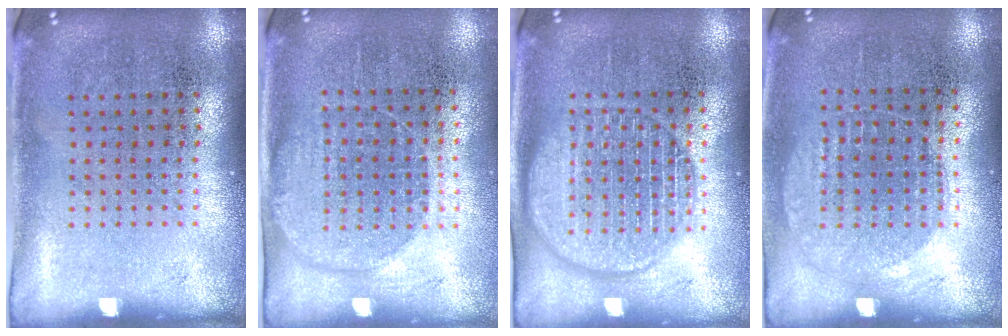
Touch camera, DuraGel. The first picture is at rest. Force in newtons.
{"total": 1.5, "press": 1.4, "slide": 0.8}
{"total": 3.2, "press": 3.2, "slide": 0.4}
{"total": 0.9, "press": 0.8, "slide": 0.4}